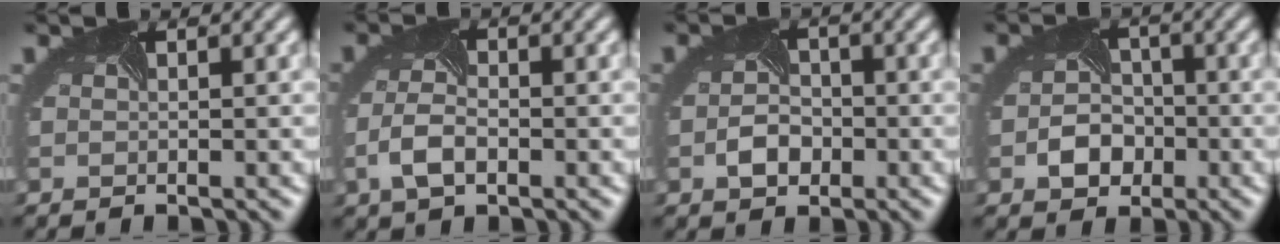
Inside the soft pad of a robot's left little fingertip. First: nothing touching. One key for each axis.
{"total": 3.2, "fx": -1.2, "fy": 1.8, "fz": 2.4, "tx": -0.061, "ty": -0.006, "tz": -0.026}
{"total": 2.5, "fx": -0.9, "fy": 1.8, "fz": 1.5, "tx": -0.032, "ty": -0.003, "tz": -0.021}
{"total": 3.4, "fx": -1.2, "fy": 2.7, "fz": 1.6, "tx": -0.026, "ty": -0.005, "tz": -0.024}